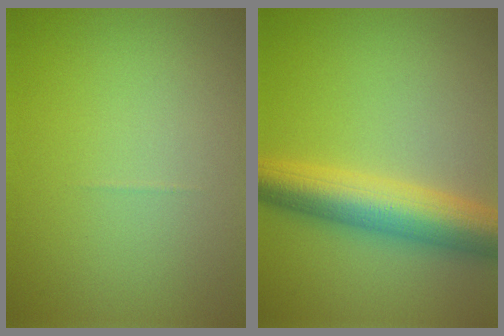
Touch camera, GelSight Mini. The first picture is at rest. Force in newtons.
{"total": 7.3, "press": 7.3, "slide": 0.1}